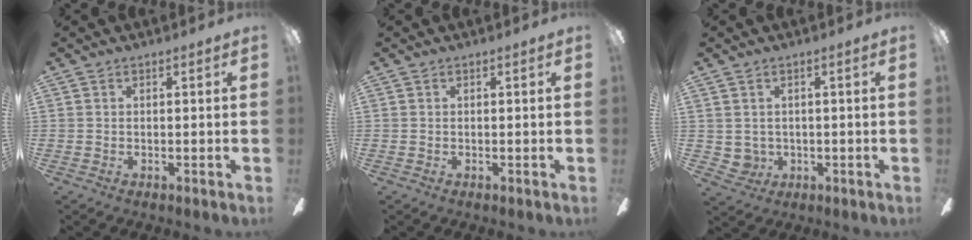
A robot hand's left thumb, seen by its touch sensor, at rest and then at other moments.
{"total": 0.0}
{"total": 3.1, "force": [1.2, 2.8, 0.4], "torque": [-0.025, -0.002, 0.022]}